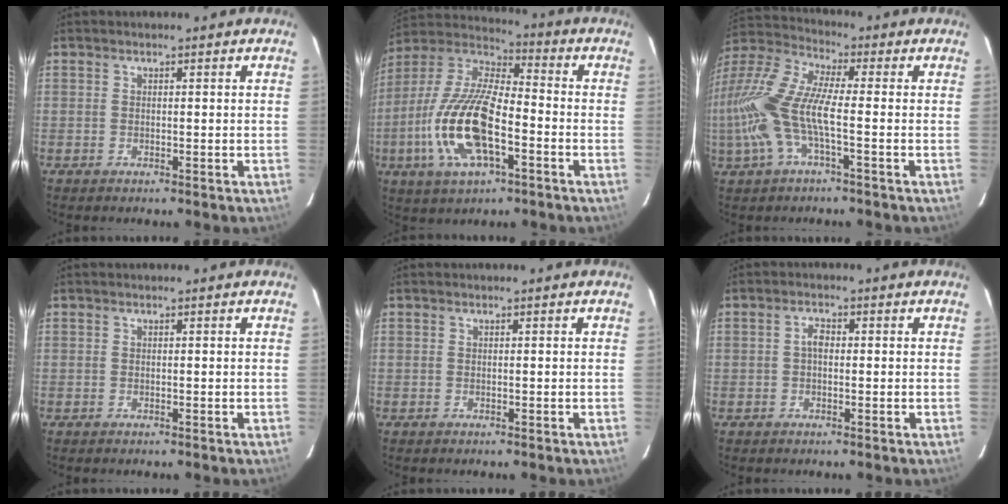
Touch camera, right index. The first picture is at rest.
{"total": 18.8, "force": [-6.0, 7.1, 16.3], "torque": [-0.344, -0.010, -0.118]}
{"total": 15.5, "force": [-2.4, 4.4, 14.7], "torque": [-0.299, 0.000, -0.052]}
{"total": 0.0}
{"total": 0.0}
{"total": 1.9, "force": [0.0, 1.2, 1.5], "torque": [-0.028, 0.009, -0.003]}